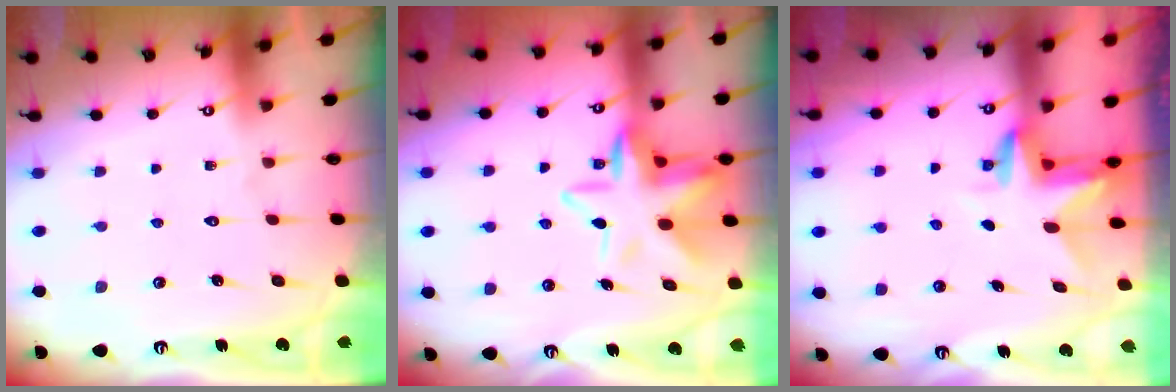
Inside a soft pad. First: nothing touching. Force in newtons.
{"total": 11.9, "press": 11.6, "slide": 2.3}
{"total": 2.9, "press": 2.9, "slide": 0.2}